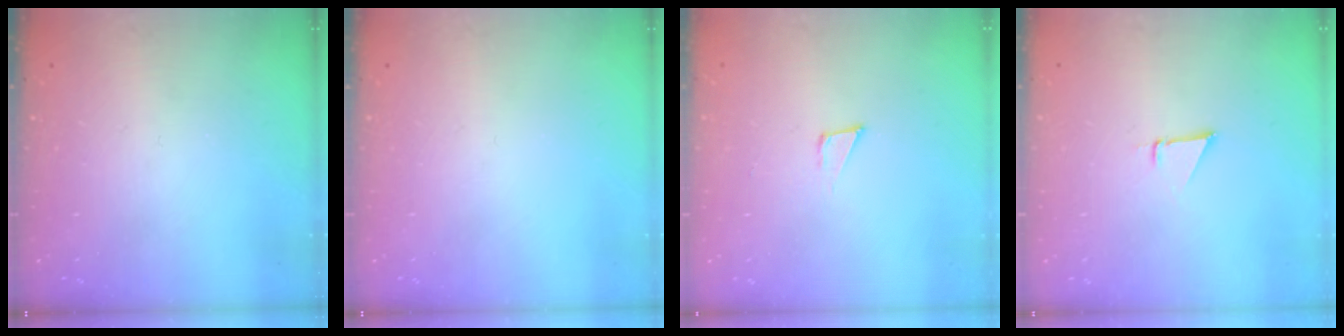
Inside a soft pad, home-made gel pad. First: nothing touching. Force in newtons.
{"total": 0.0}
{"total": 4.2, "press": 4.2, "slide": 0.4}
{"total": 1.5, "press": 1.5, "slide": 0.0}